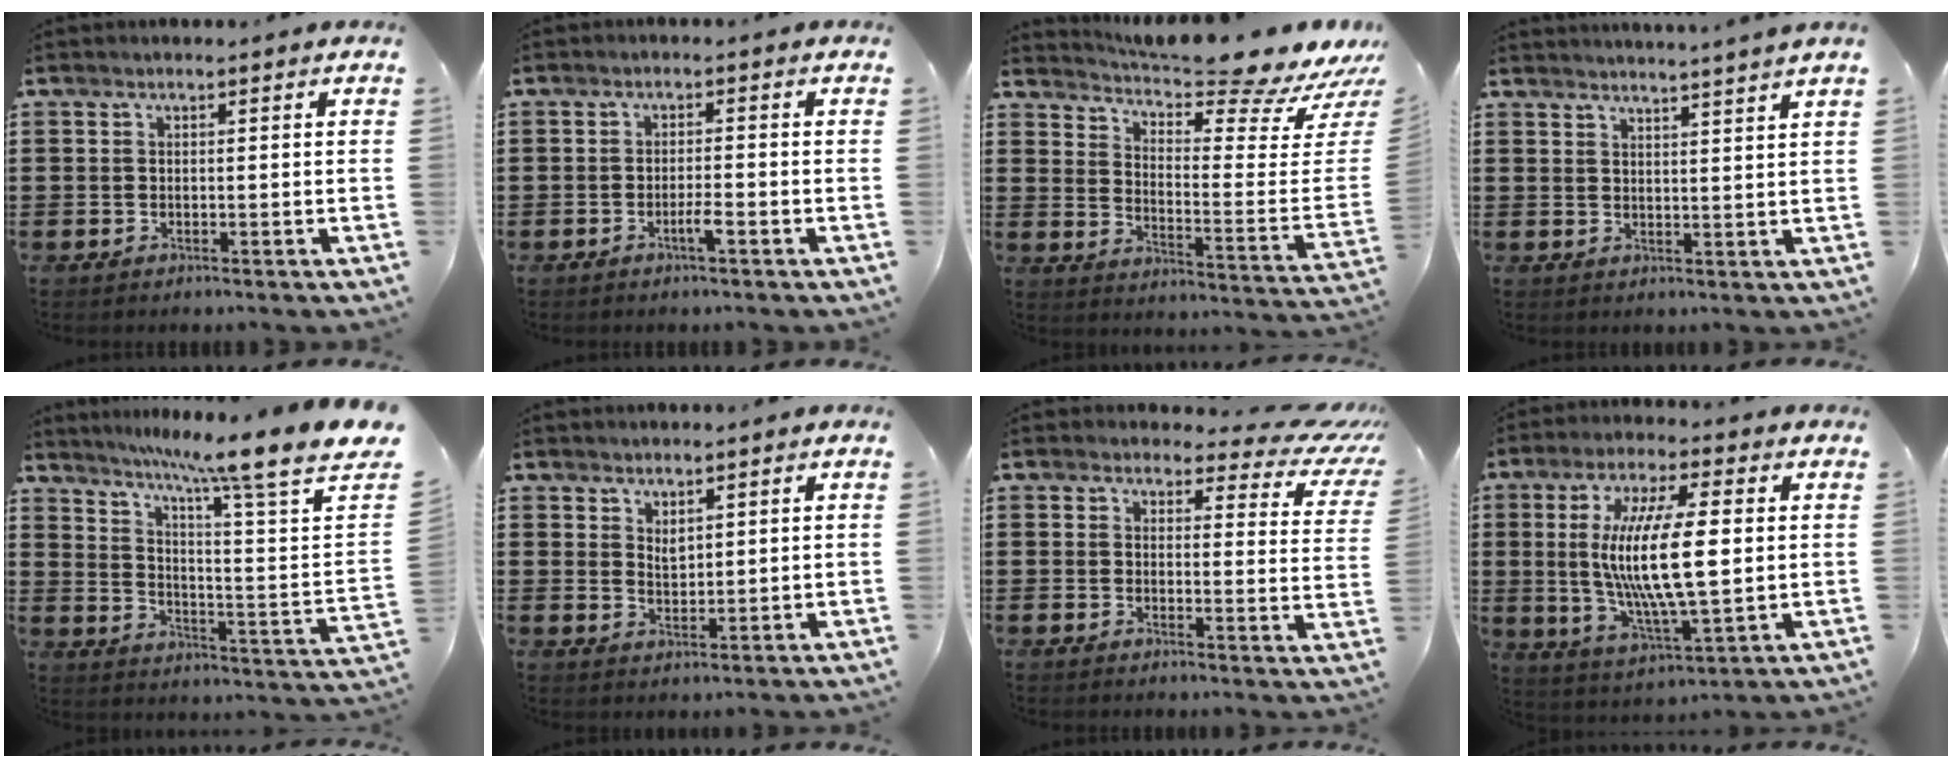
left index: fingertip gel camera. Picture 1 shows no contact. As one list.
[{"total": 2.3, "force": [-1.2, 0.1, 1.9], "torque": [-0.033, 0.000, -0.021]}, {"total": 8.5, "force": [7.5, 0.3, 4.0], "torque": [-0.080, -0.076, 0.121]}, {"total": 3.0, "force": [2.8, -1.1, 0.4], "torque": [-0.016, -0.016, 0.049]}, {"total": 9.7, "force": [6.8, -1.5, 6.7], "torque": [-0.140, -0.060, 0.096]}, {"total": 2.1, "force": [1.8, 0.9, 0.6], "torque": [-0.007, -0.001, 0.031]}, {"total": 3.8, "force": [3.1, 1.4, 1.8], "torque": [-0.036, -0.019, 0.050]}, {"total": 14.1, "force": [1.9, 4.7, 13.2], "torque": [-0.256, 0.004, 0.030]}]